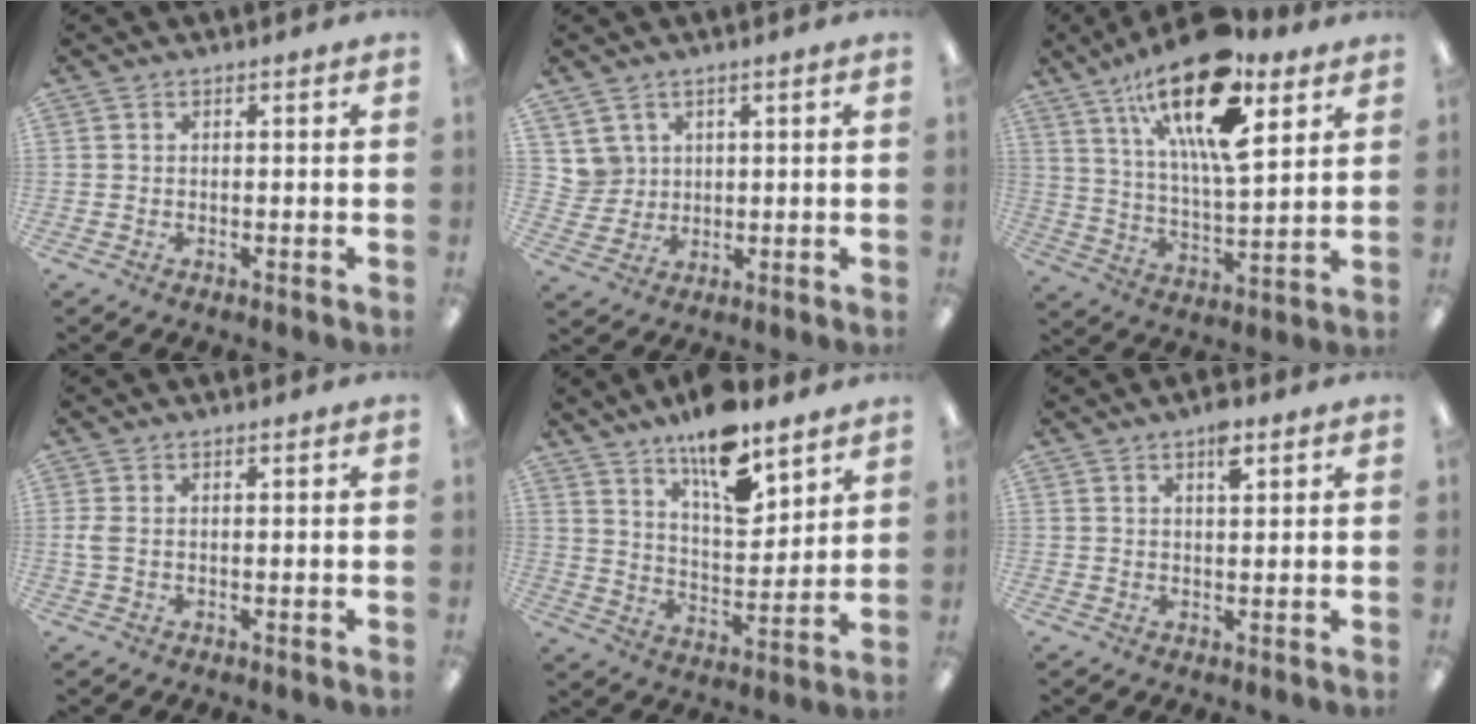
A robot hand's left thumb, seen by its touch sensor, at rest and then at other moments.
{"total": 4.7, "force": [2.8, 3.8, -0.3], "torque": [0.000, -0.012, 0.053]}
{"total": 21.8, "force": [13.0, 7.8, 15.6], "torque": [-0.261, -0.062, 0.215]}
{"total": 2.3, "force": [0.2, 0.9, 2.1], "torque": [-0.048, 0.002, 0.000]}
{"total": 14.7, "force": [11.1, 5.1, 8.3], "torque": [-0.133, -0.068, 0.190]}
{"total": 4.1, "force": [2.5, 1.4, 2.9], "torque": [-0.039, -0.007, 0.039]}